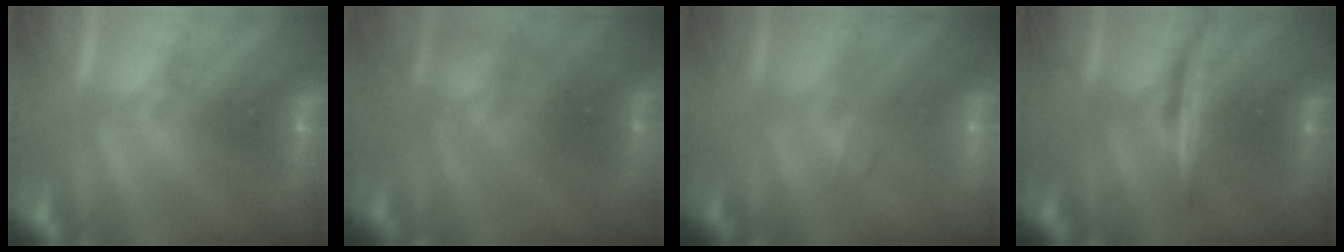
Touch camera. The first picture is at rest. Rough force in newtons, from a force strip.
{"total": 2.3}
{"total": 2.1}
{"total": 1.7}